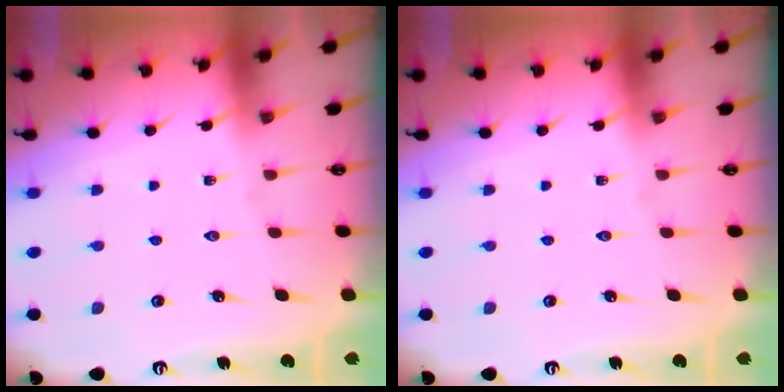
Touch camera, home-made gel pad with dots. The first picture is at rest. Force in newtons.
{"total": 0.0}